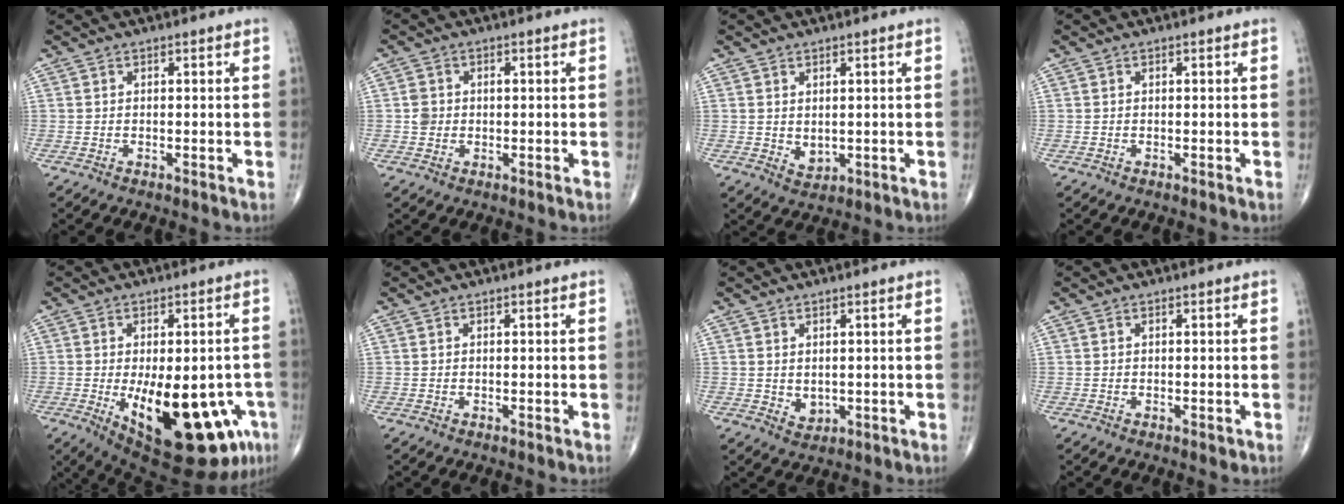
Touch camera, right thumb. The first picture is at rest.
{"total": 2.7, "force": [0.0, 2.4, 1.2], "torque": [-0.015, 0.008, -0.002]}
{"total": 2.4, "force": [0.3, 1.7, 1.6], "torque": [-0.019, -0.010, 0.014]}
{"total": 0.0}
{"total": 23.1, "force": [-7.4, 10.0, 19.5], "torque": [-0.225, -0.010, -0.077]}
{"total": 0.0}
{"total": 2.3, "force": [0.2, 1.8, 1.4], "torque": [-0.015, -0.007, 0.013]}
{"total": 1.0, "force": [-0.1, 0.5, 0.8], "torque": [-0.010, -0.002, 0.001]}